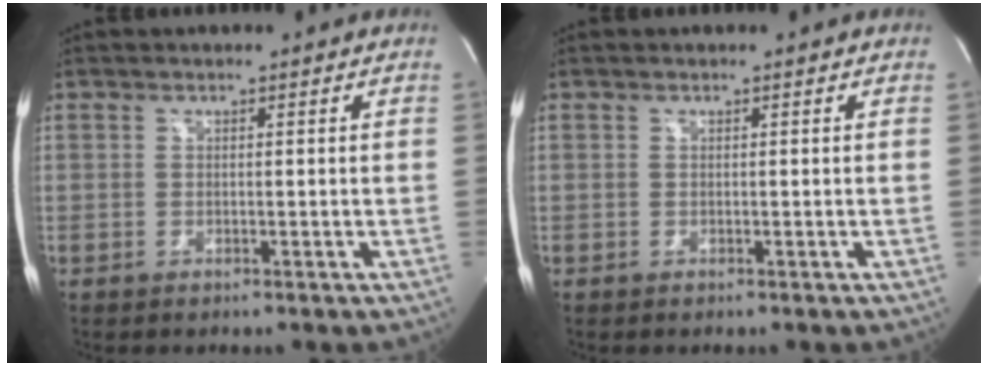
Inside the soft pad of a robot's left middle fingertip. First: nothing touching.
{"total": 0.0}